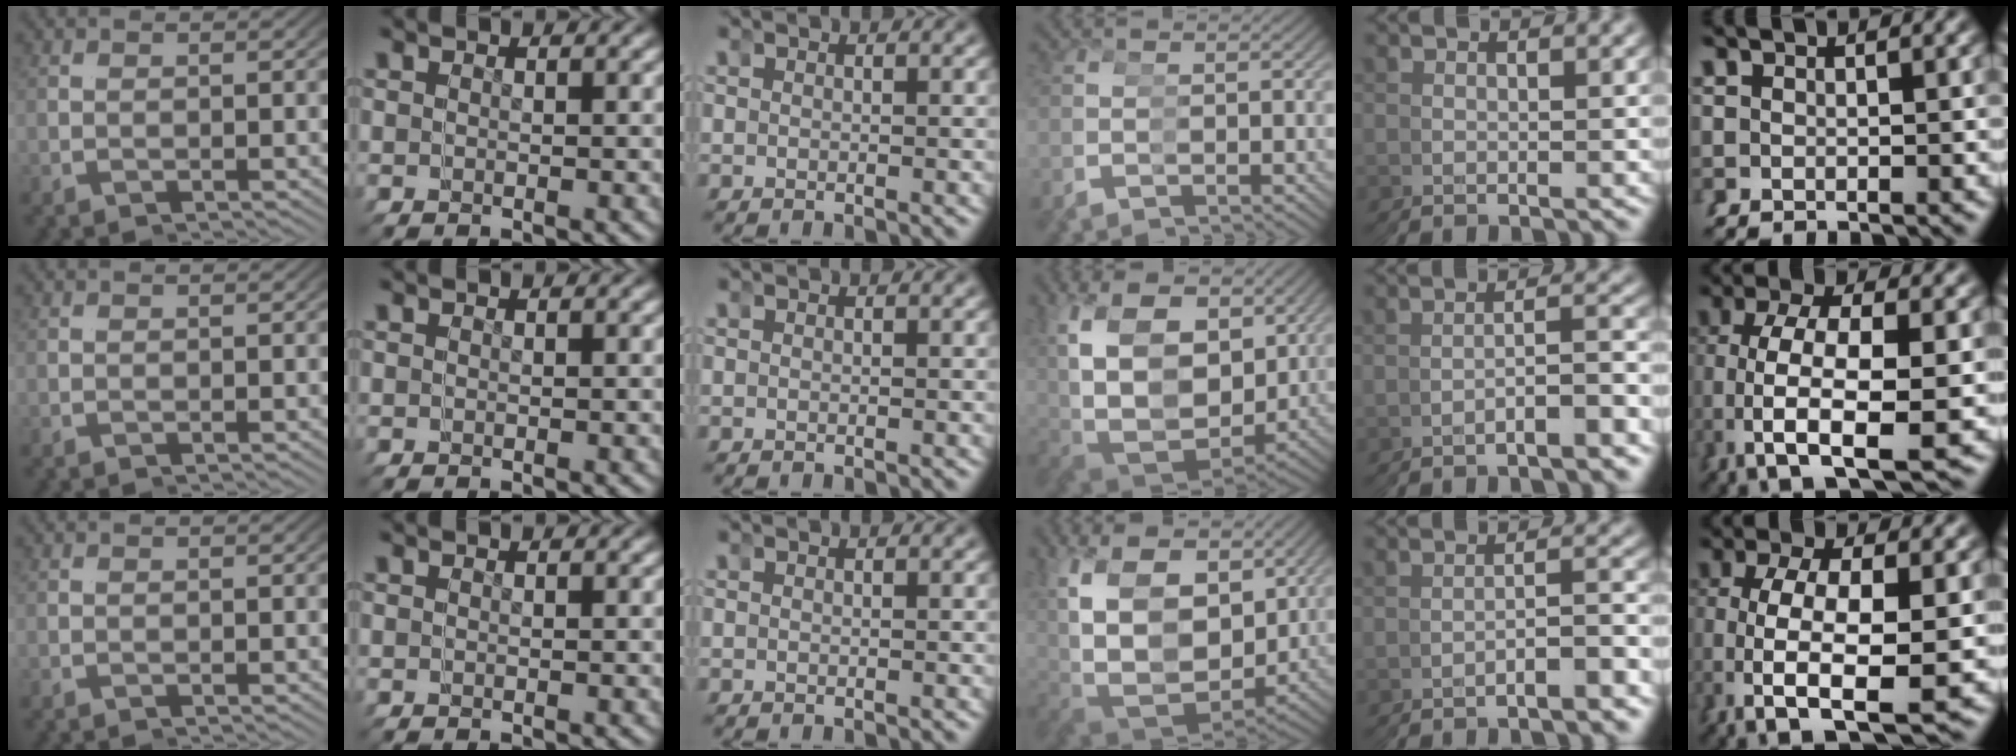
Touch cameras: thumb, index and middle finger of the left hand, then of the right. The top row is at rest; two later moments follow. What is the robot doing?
{"motion": "grasp_and_lifting", "object": "bandage"}